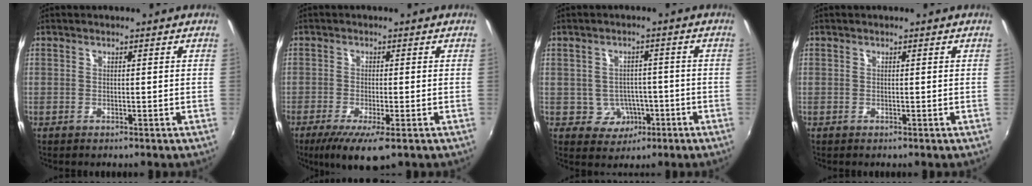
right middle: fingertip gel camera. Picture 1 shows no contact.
{"total": 7.6, "force": [-4.6, 1.6, 5.9], "torque": [-0.126, -0.029, -0.076]}
{"total": 5.0, "force": [-1.7, 4.6, 1.1], "torque": [-0.033, 0.014, -0.008]}
{"total": 0.0}